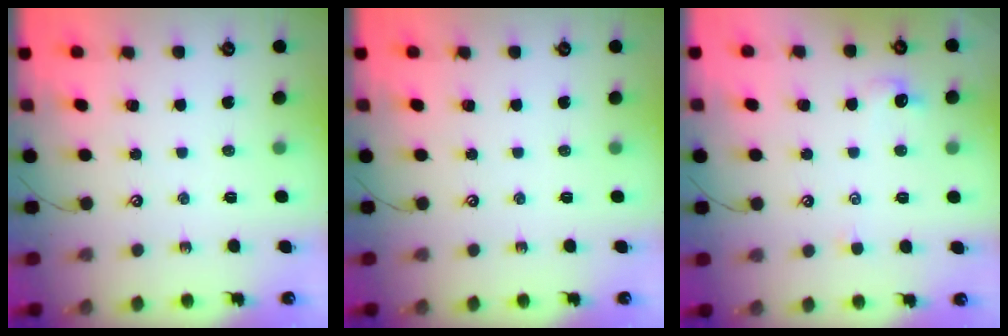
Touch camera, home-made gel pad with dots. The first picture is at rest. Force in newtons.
{"total": 0.0}
{"total": 0.8, "press": 0.4, "slide": 0.7}